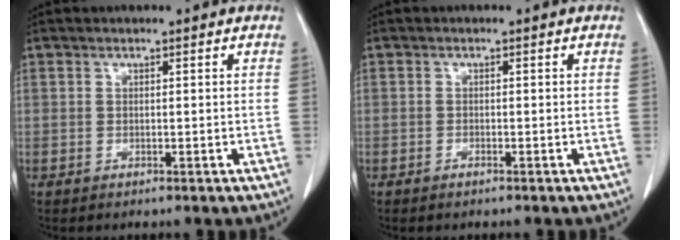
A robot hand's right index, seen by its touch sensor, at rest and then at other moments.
{"total": 0.5, "force": [-0.4, 0.2, 0.2], "torque": [-0.004, 0.000, -0.007]}